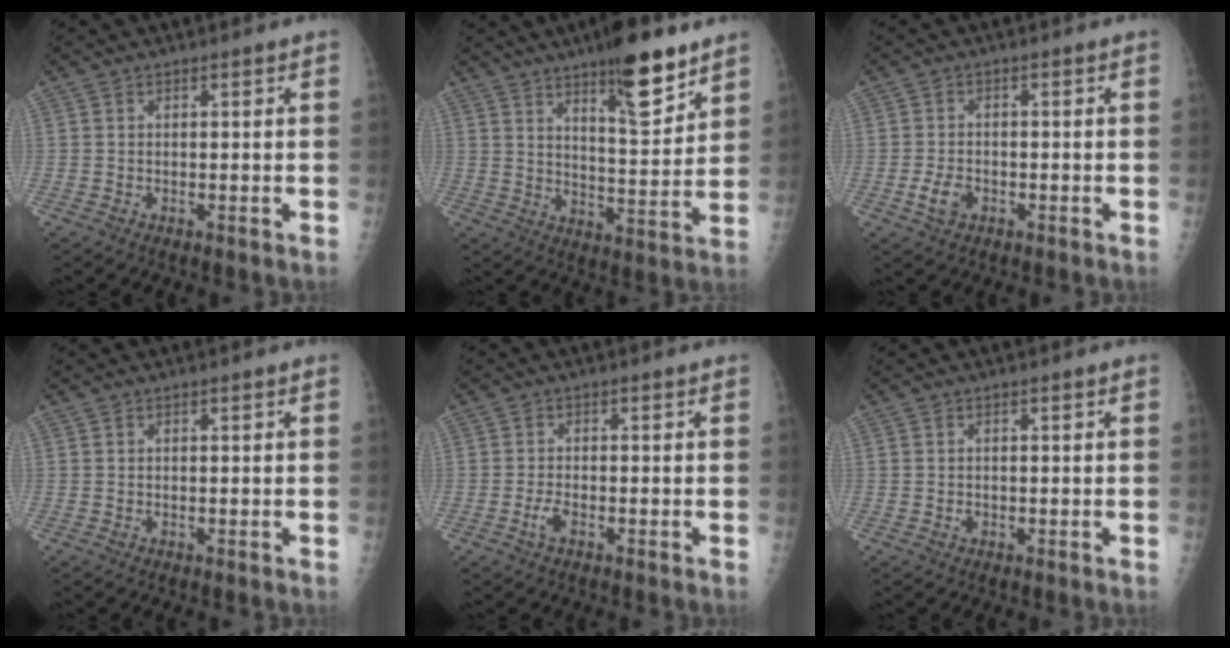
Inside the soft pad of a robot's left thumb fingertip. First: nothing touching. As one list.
[{"total": 14.3, "force": [9.2, 3.8, 10.2], "torque": [-0.127, -0.059, 0.143]}, {"total": 3.7, "force": [-1.5, 2.5, 2.3], "torque": [-0.041, 0.006, -0.026]}, {"total": 0.0}, {"total": 2.2, "force": [-1.2, 1.0, 1.7], "torque": [-0.038, 0.006, -0.024]}, {"total": 0.8, "force": [-0.2, 0.7, 0.3], "torque": [-0.003, 0.001, -0.003]}]